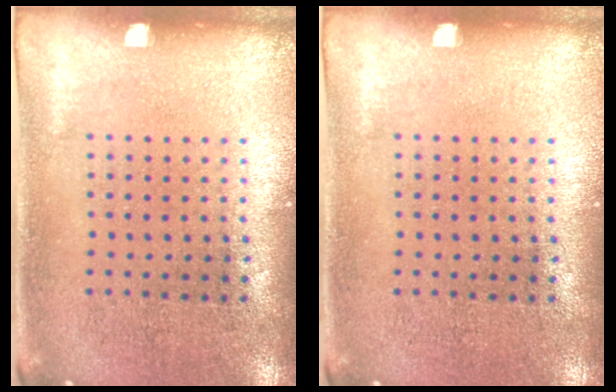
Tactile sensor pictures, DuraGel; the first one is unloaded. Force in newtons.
{"total": 0.0}